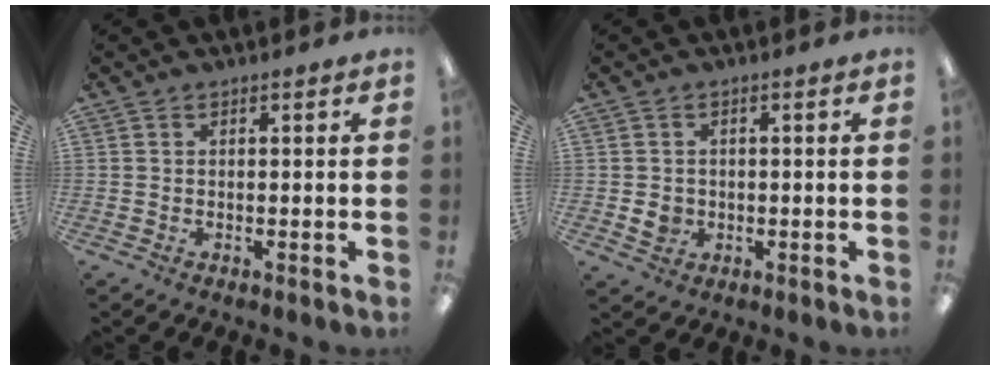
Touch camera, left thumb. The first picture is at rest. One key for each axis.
{"total": 3.1, "fx": -0.2, "fy": 2.8, "fz": 1.4, "tx": -0.016, "ty": 0.002, "tz": -0.004}